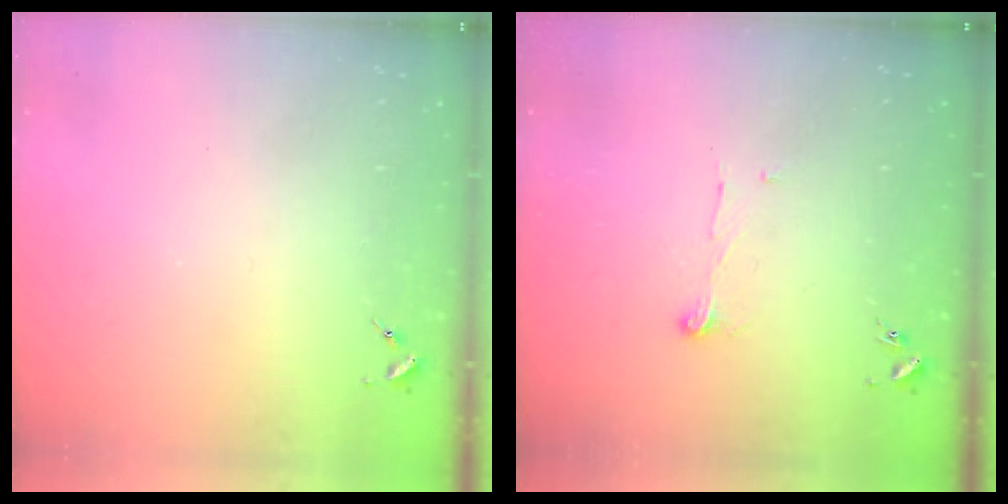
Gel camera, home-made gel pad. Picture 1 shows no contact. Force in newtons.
{"total": 6.0, "press": 5.9, "slide": 0.7}